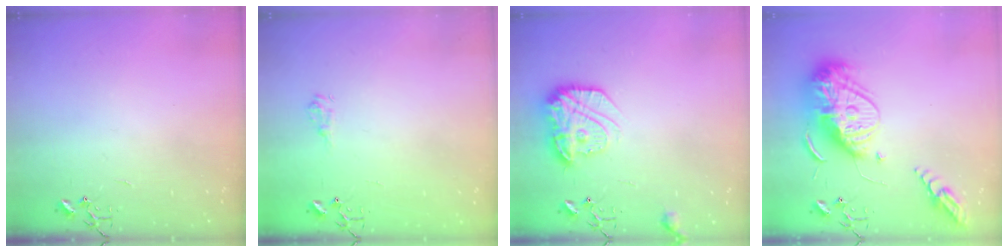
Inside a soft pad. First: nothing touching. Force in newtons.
{"total": 6.6, "press": 6.5, "slide": 0.9}
{"total": 16.5, "press": 16.5, "slide": 1.1}
{"total": 19.6, "press": 19.5, "slide": 1.9}